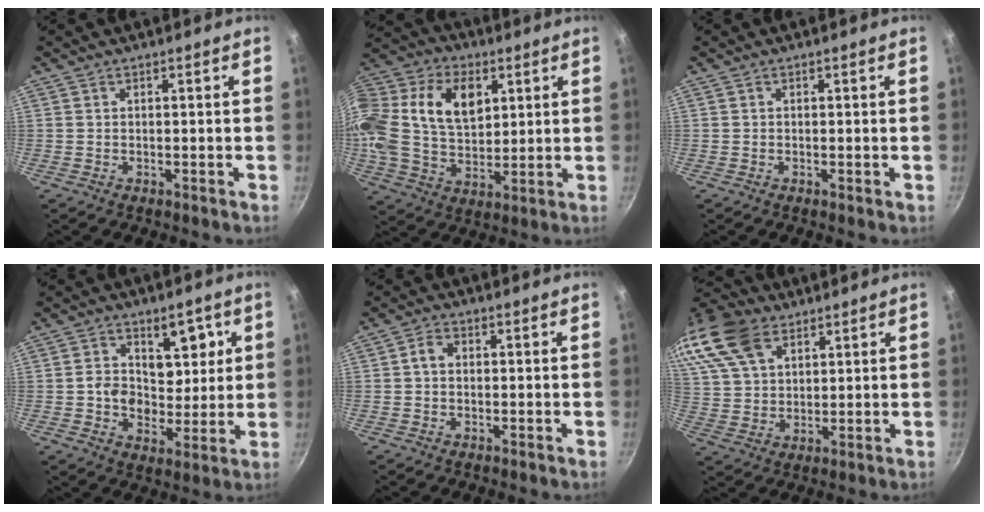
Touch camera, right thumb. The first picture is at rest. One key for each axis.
{"total": 25.3, "fx": 6.6, "fy": 17.1, "fz": 17.4, "tx": -0.377, "ty": 0.030, "tz": 0.109}
{"total": 0.0}
{"total": 10.2, "fx": 2.8, "fy": 8.1, "fz": 5.5, "tx": -0.041, "ty": -0.026, "tz": 0.039}
{"total": 2.5, "fx": 0.1, "fy": 1.9, "fz": 1.6, "tx": -0.025, "ty": 0.007, "tz": -0.001}
{"total": 18.9, "fx": 10.6, "fy": 11.7, "fz": 10.4, "tx": -0.223, "ty": 0.010, "tz": 0.205}